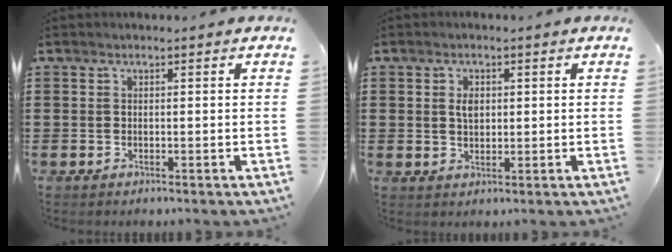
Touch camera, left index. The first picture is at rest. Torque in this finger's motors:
{"motor_torque": [0.97, 1.17, 0.17, 0.04]}